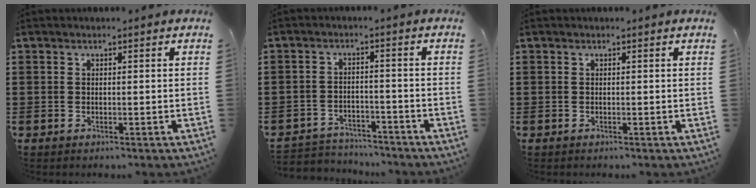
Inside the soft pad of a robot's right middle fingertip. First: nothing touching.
{"total": 3.4, "force": [-3.3, 0.7, -0.1], "torque": [-0.008, 0.001, -0.072]}
{"total": 0.0}